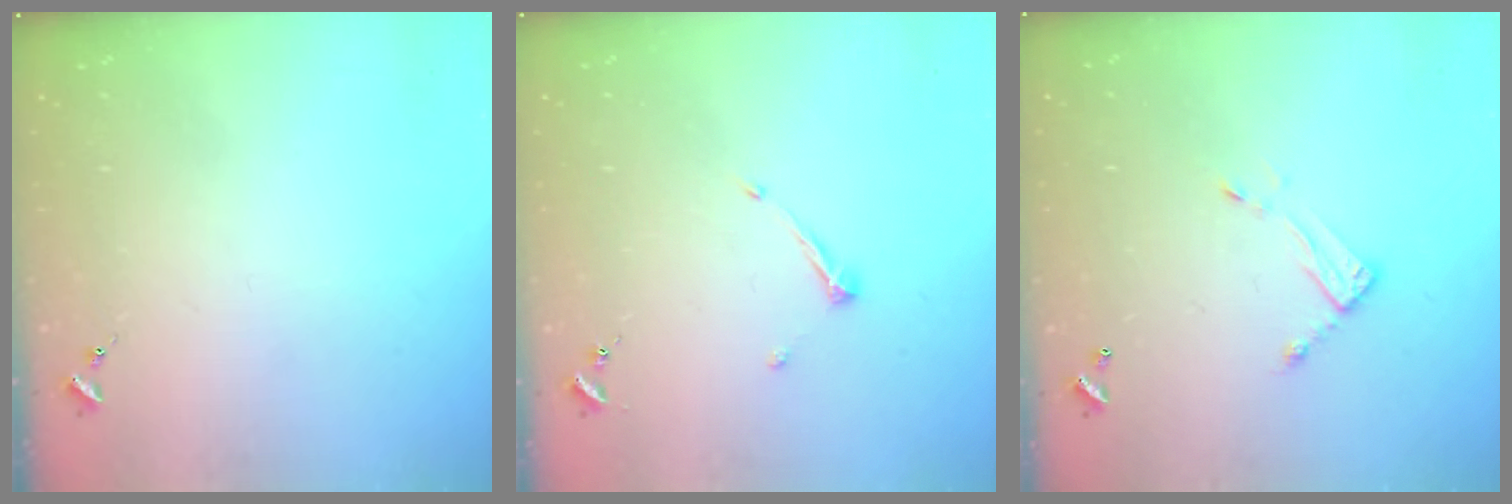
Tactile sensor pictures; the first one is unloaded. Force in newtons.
{"total": 5.8, "press": 5.8, "slide": 0.7}
{"total": 7.2, "press": 7.2, "slide": 0.3}